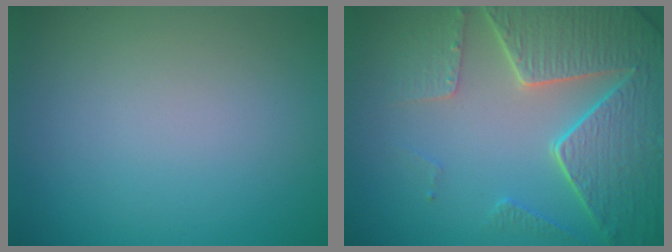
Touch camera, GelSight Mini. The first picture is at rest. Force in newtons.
{"total": 7.9, "press": 6.0, "slide": 5.1}